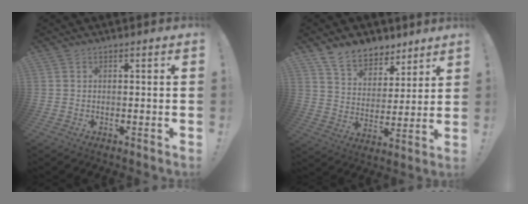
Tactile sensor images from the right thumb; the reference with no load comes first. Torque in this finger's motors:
{"motor_torque": [0.02, 0.15, 0.19, 0.18, 0.01]}